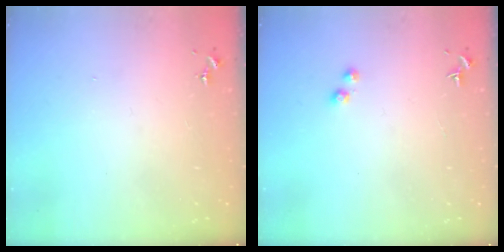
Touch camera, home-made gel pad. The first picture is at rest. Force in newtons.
{"total": 2.4, "press": 2.3, "slide": 0.9}